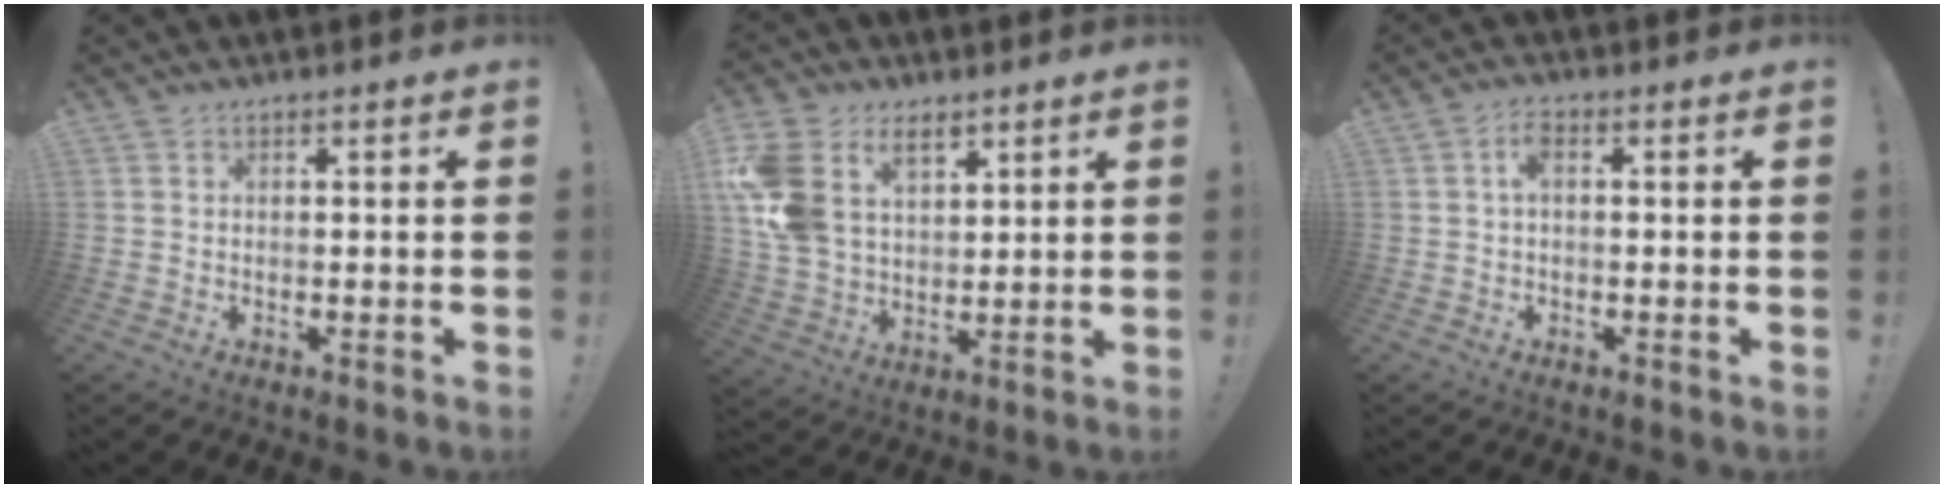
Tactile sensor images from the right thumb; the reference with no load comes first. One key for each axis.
{"total": 15.8, "fx": 7.6, "fy": 11.0, "fz": 8.4, "tx": -0.182, "ty": -0.035, "tz": 0.145}
{"total": 3.4, "fx": 0.4, "fy": 1.5, "fz": 3.0, "tx": -0.060, "ty": 0.011, "tz": 0.006}